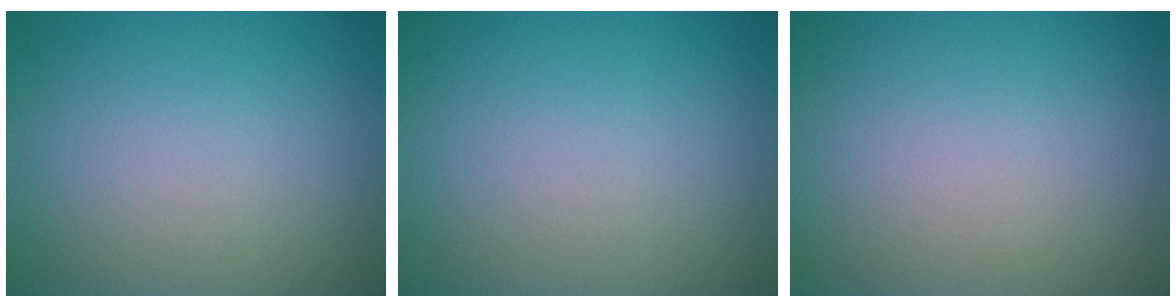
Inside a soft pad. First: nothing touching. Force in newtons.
{"total": 0.0}
{"total": 0.0}